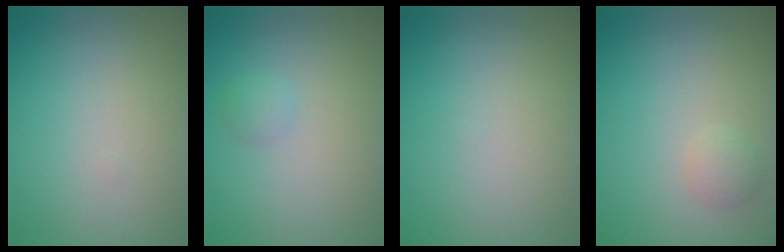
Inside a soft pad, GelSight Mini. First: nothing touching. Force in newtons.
{"total": 0.9, "press": 0.9, "slide": 0.0}
{"total": 0.0}
{"total": 1.3, "press": 1.3, "slide": 0.1}